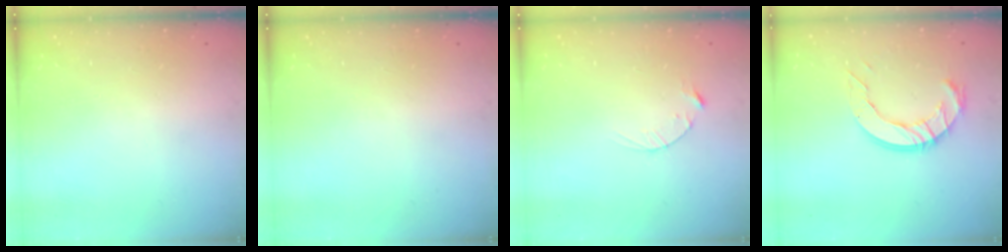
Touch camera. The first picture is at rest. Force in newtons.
{"total": 0.0}
{"total": 2.5, "press": 2.5, "slide": 0.4}
{"total": 10.6, "press": 10.5, "slide": 0.9}